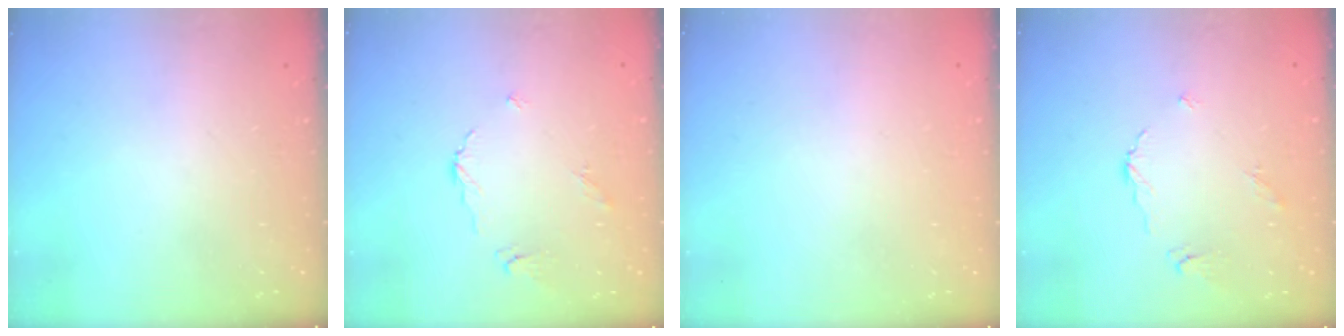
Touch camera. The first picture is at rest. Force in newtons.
{"total": 4.6, "press": 4.6, "slide": 0.5}
{"total": 1.9, "press": 1.9, "slide": 0.1}
{"total": 4.6, "press": 4.6, "slide": 0.5}